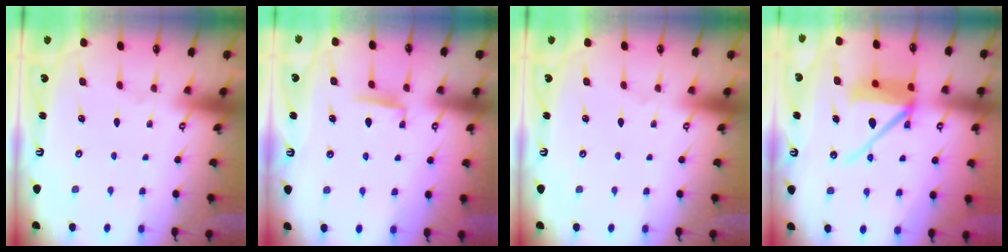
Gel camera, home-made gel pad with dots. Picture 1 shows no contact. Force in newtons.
{"total": 5.1, "press": 5.0, "slide": 0.6}
{"total": 0.0}
{"total": 13.4, "press": 13.3, "slide": 1.6}